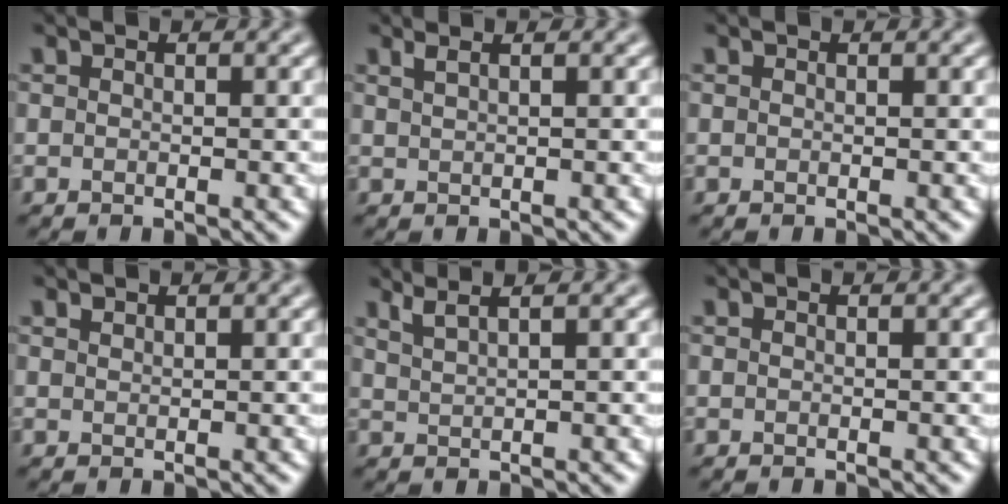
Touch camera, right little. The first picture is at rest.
{"total": 1.0, "force": [0.8, -0.7, 0.0], "torque": [-0.006, 0.003, 0.018]}
{"total": 0.0}
{"total": 0.8, "force": [0.7, 0.0, -0.2], "torque": [-0.002, -0.002, 0.015]}
{"total": 2.6, "force": [1.7, -2.0, -0.5], "torque": [0.008, 0.005, 0.032]}
{"total": 0.0}